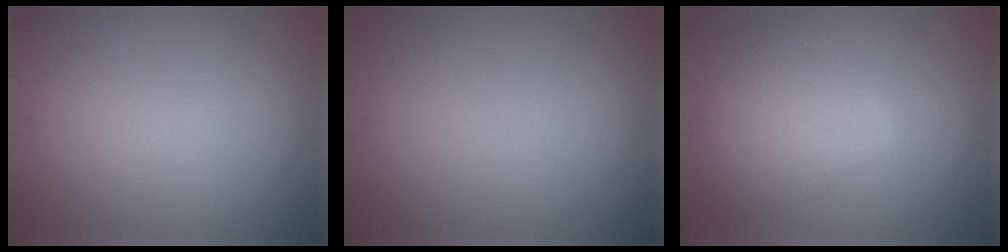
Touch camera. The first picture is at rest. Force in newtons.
{"total": 0.0}
{"total": 5.2, "press": 5.2, "slide": 0.3}